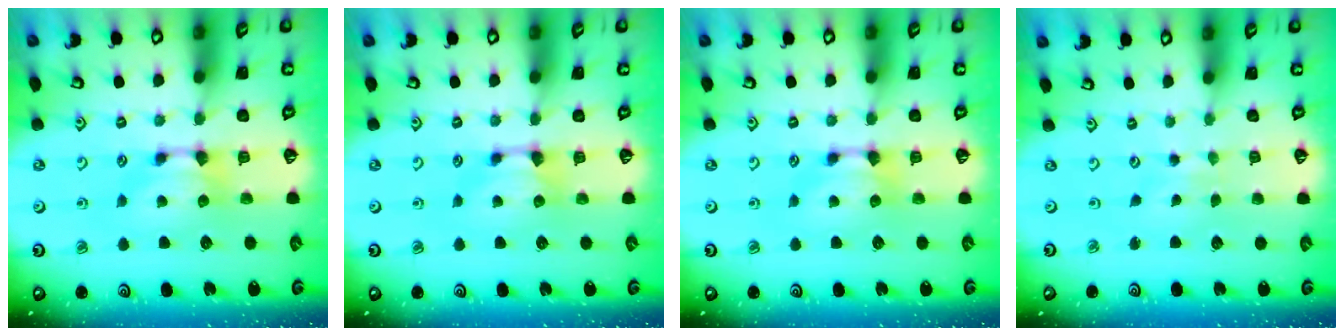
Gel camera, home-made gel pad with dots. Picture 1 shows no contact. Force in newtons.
{"total": 0.5, "press": 0.2, "slide": 0.5}
{"total": 0.0}
{"total": 2.7, "press": 2.6, "slide": 0.4}